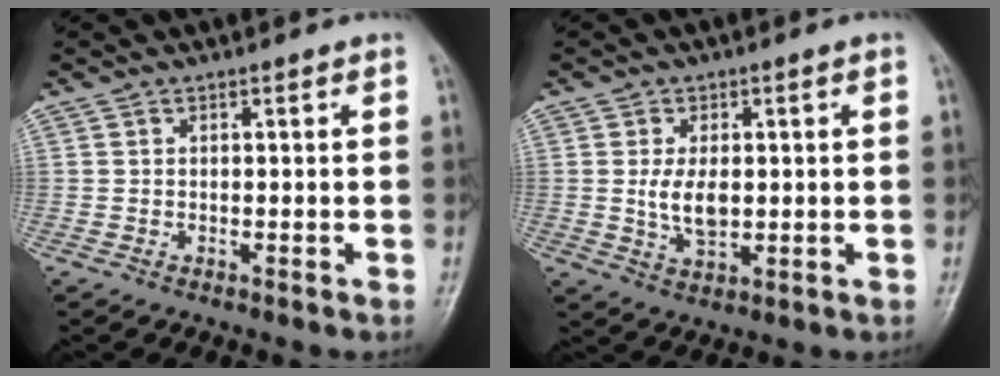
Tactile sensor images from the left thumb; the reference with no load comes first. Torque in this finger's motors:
{"motor_torque": [0.53, 0.58, 0.53, -0.14, 0.07]}